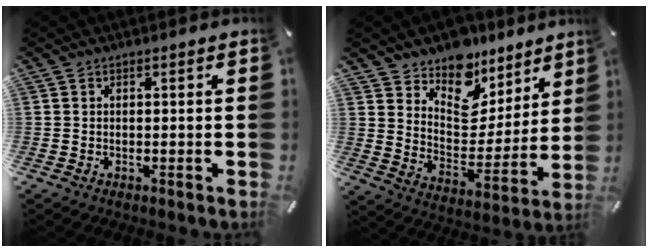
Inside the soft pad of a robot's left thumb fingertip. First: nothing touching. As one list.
[{"total": 11.8, "force": [9.6, 6.9, 1.2], "torque": [-0.017, -0.105, 0.178]}]